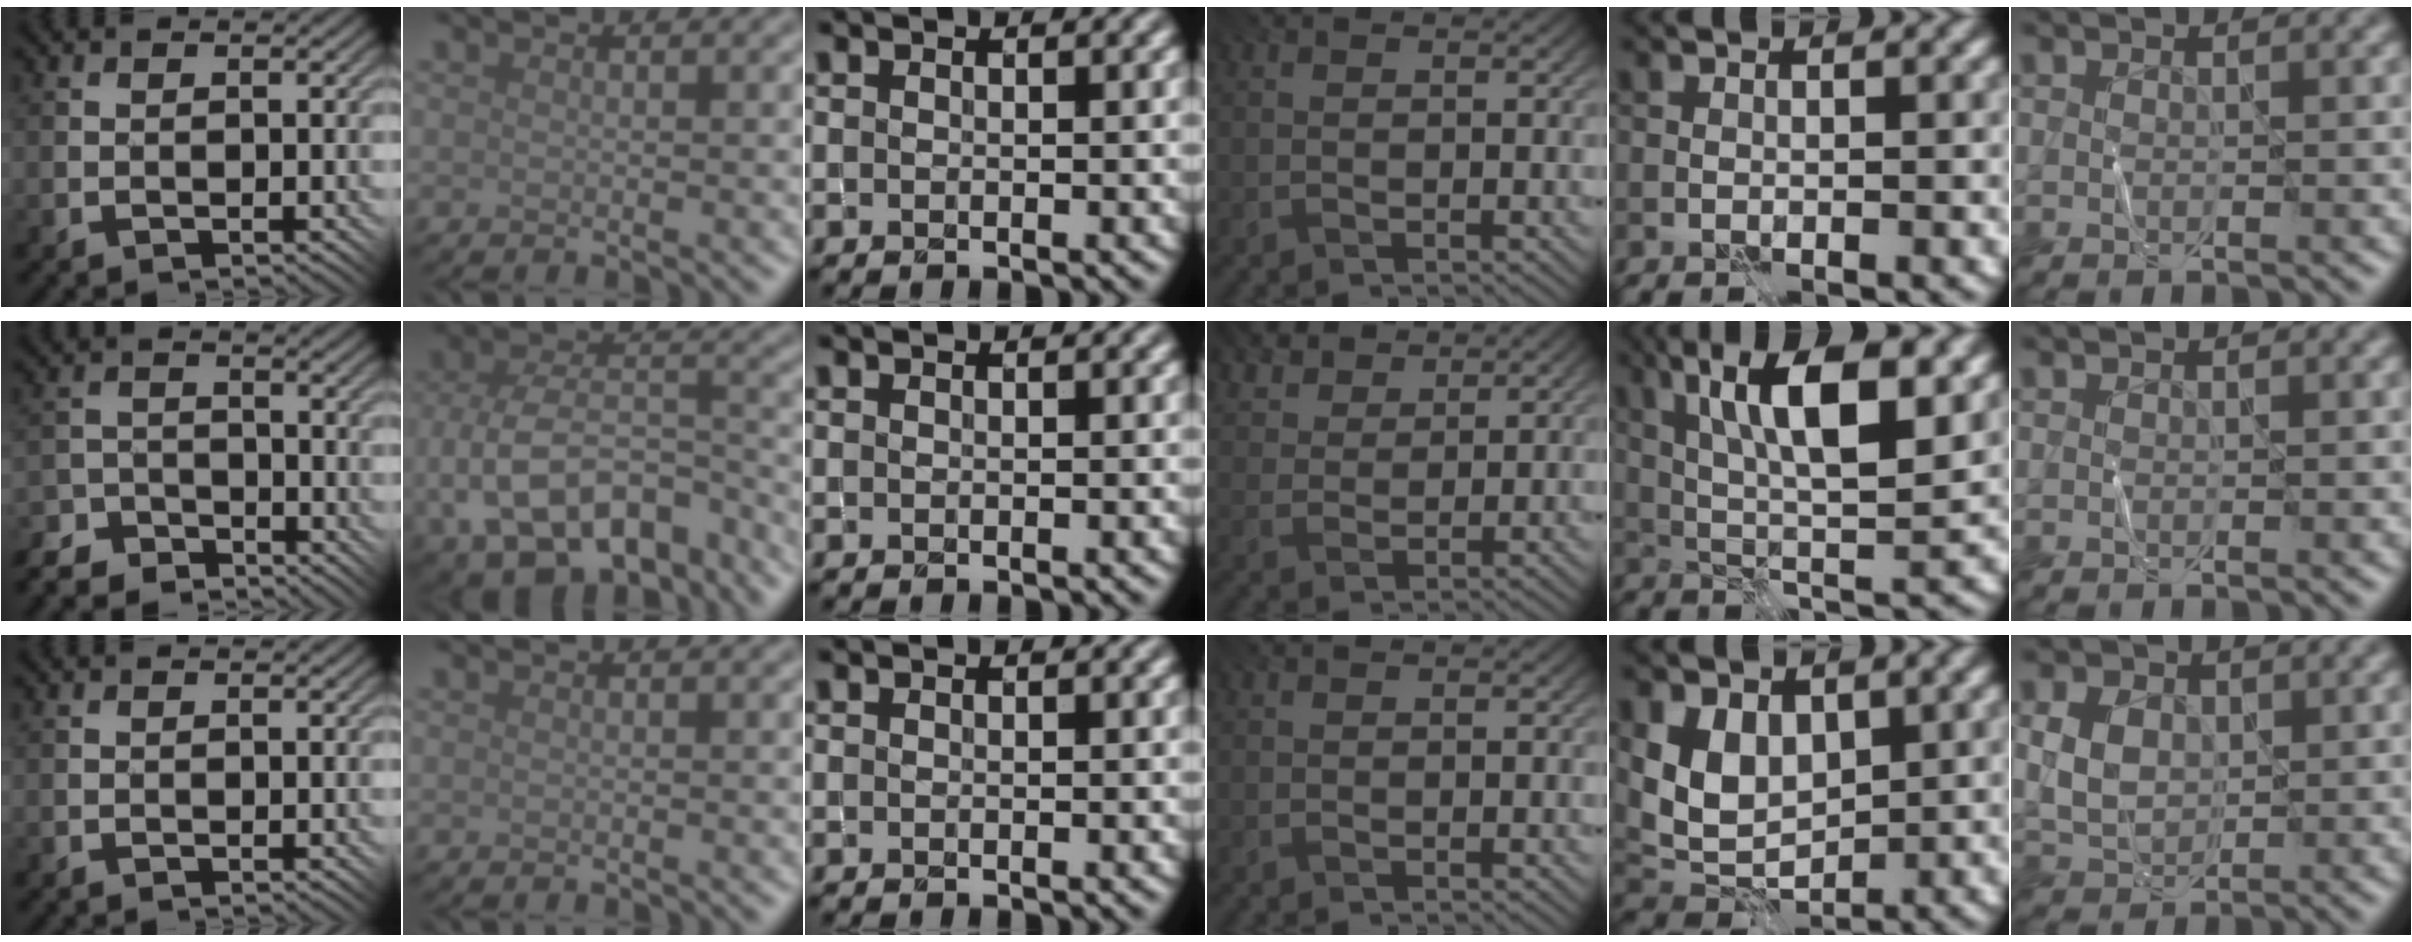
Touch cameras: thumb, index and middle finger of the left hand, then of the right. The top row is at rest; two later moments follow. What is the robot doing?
{"motion": "fold", "object": "shorts"}